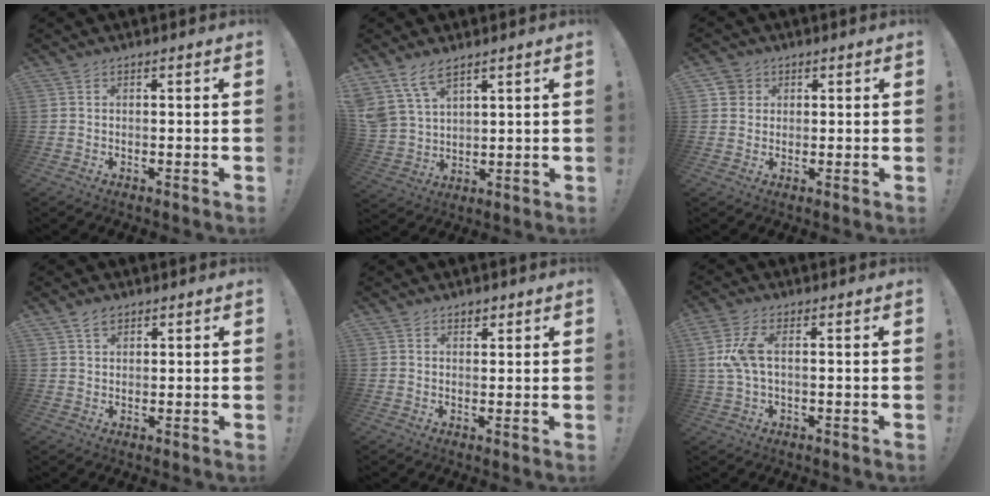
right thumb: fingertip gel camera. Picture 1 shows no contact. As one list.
[{"total": 8.9, "force": [6.5, 4.3, 4.4], "torque": [-0.100, -0.032, 0.131]}, {"total": 3.2, "force": [1.3, 2.8, 0.6], "torque": [-0.004, -0.001, 0.023]}, {"total": 3.1, "force": [2.0, 1.8, 1.3], "torque": [-0.018, -0.005, 0.036]}, {"total": 1.8, "force": [1.3, 1.1, 0.5], "torque": [-0.003, -0.005, 0.022]}, {"total": 7.8, "force": [1.2, 3.1, 7.0], "torque": [-0.139, -0.009, 0.024]}]